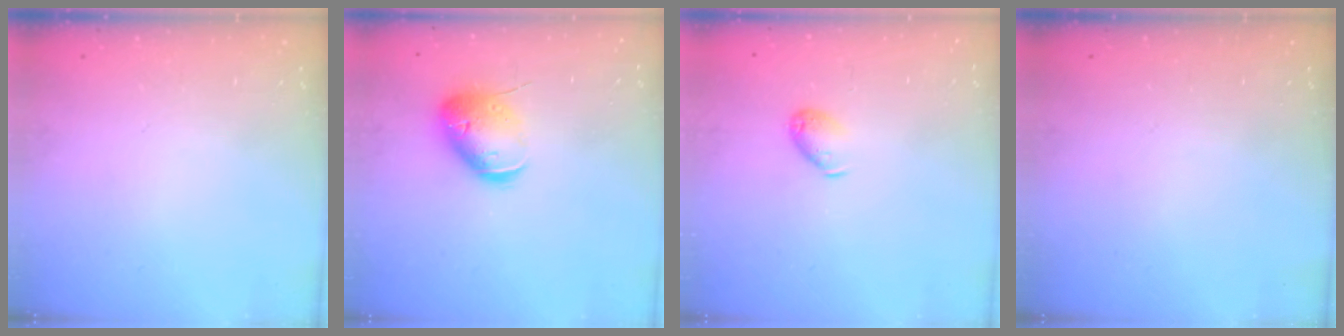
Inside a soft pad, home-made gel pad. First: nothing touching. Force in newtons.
{"total": 13.7, "press": 13.5, "slide": 2.1}
{"total": 5.5, "press": 5.5, "slide": 0.4}
{"total": 0.0}